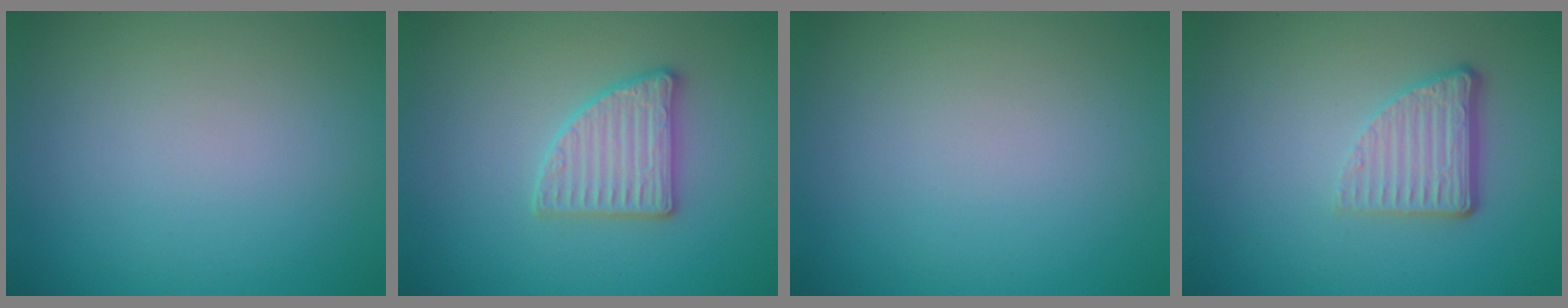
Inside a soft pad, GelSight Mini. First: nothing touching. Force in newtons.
{"total": 2.8, "press": 2.8, "slide": 0.4}
{"total": 0.0}
{"total": 3.8, "press": 2.6, "slide": 2.8}